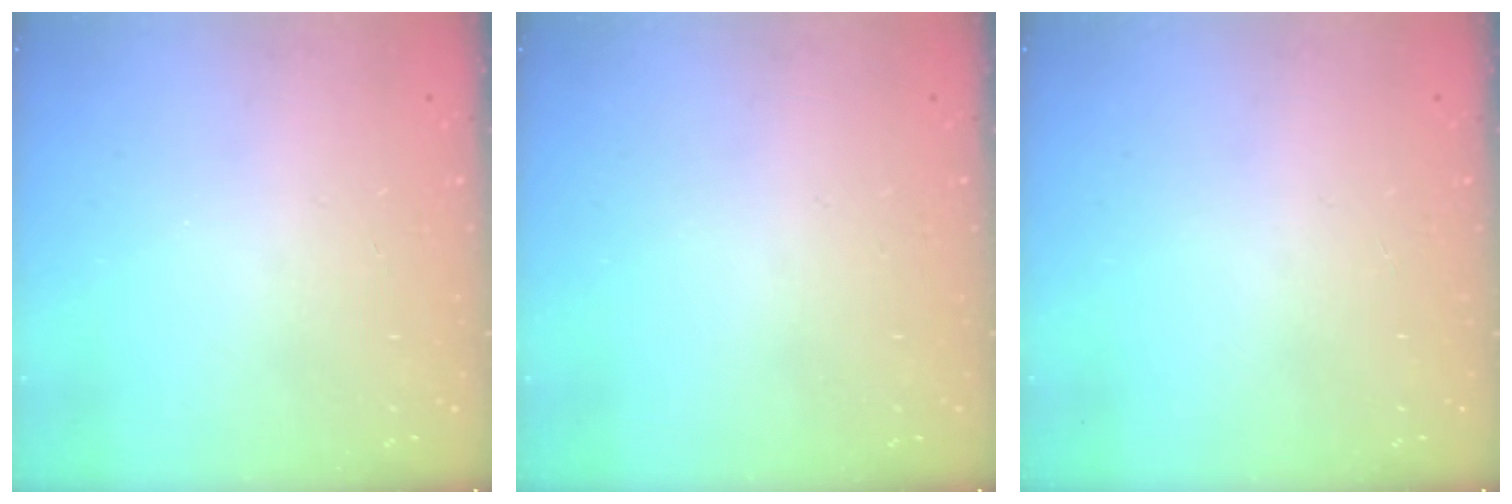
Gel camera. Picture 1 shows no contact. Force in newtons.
{"total": 0.0}
{"total": 0.0}